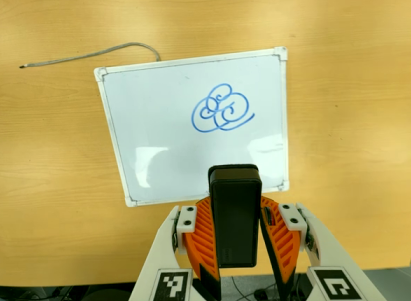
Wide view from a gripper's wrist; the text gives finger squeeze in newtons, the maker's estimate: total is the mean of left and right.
{"total": 8.9, "left": 7.4, "right": 10.3}